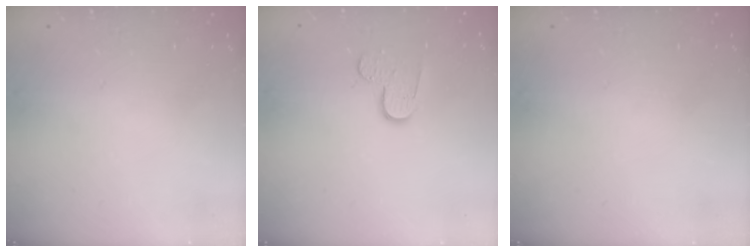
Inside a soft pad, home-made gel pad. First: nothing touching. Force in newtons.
{"total": 7.9, "press": 7.9, "slide": 0.5}
{"total": 0.0}